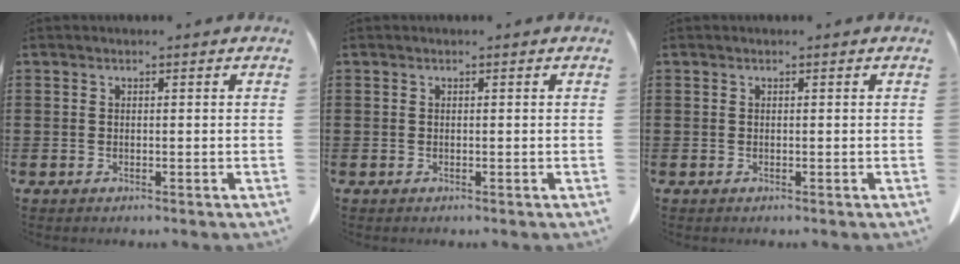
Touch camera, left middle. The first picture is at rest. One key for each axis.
{"total": 0.0}
{"total": 0.0}